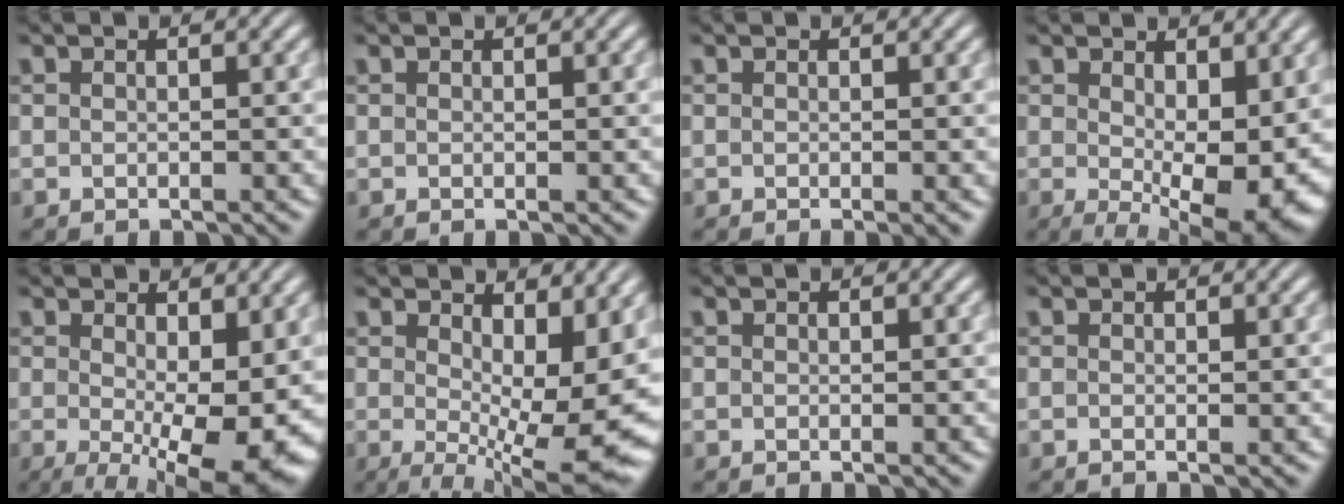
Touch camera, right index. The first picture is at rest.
{"total": 0.0}
{"total": 0.7, "force": [-0.3, 0.0, 0.6], "torque": [-0.004, 0.001, -0.003]}
{"total": 7.7, "force": [-0.7, 2.6, 7.2], "torque": [-0.095, -0.040, 0.010]}
{"total": 8.5, "force": [-1.4, 2.9, 7.9], "torque": [-0.102, -0.039, -0.002]}
{"total": 9.0, "force": [-0.3, 2.8, 8.5], "torque": [-0.094, -0.028, 0.011]}
{"total": 0.0}
{"total": 0.0}